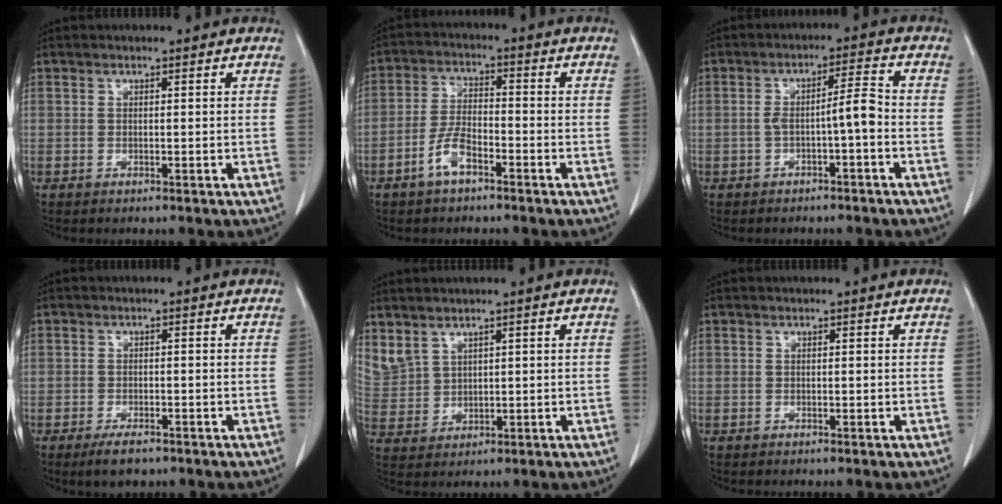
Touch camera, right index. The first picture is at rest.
{"total": 5.3, "force": [-3.2, 1.9, 3.8], "torque": [-0.082, 0.005, -0.063]}
{"total": 4.5, "force": [-1.3, 0.2, 4.3], "torque": [-0.071, 0.022, -0.016]}
{"total": 3.4, "force": [-2.4, 1.4, 2.0], "torque": [-0.035, -0.004, -0.035]}
{"total": 6.9, "force": [4.8, 4.1, 2.6], "torque": [-0.077, 0.011, 0.123]}
{"total": 0.0}